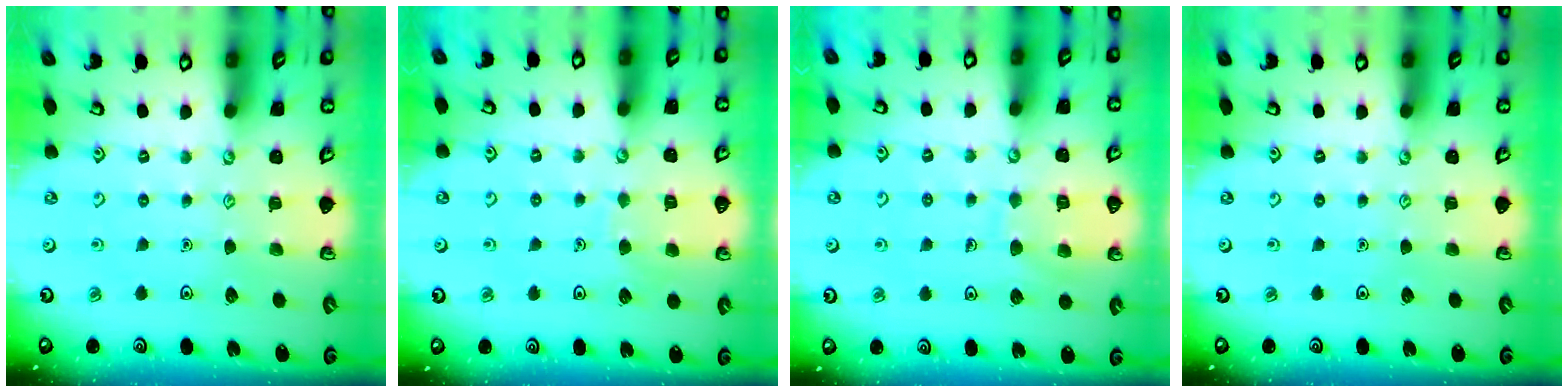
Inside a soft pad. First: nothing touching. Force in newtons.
{"total": 4.7, "press": 4.7, "slide": 0.4}
{"total": 8.5, "press": 8.4, "slide": 0.7}
{"total": 0.0}